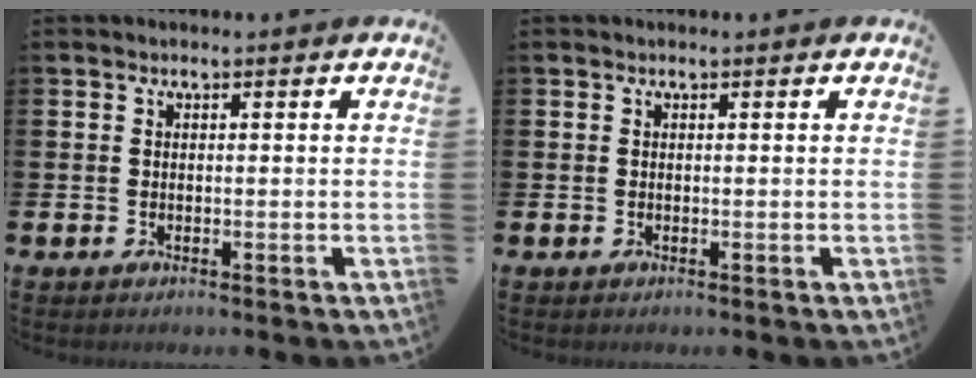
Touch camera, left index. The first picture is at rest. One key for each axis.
{"total": 0.0}